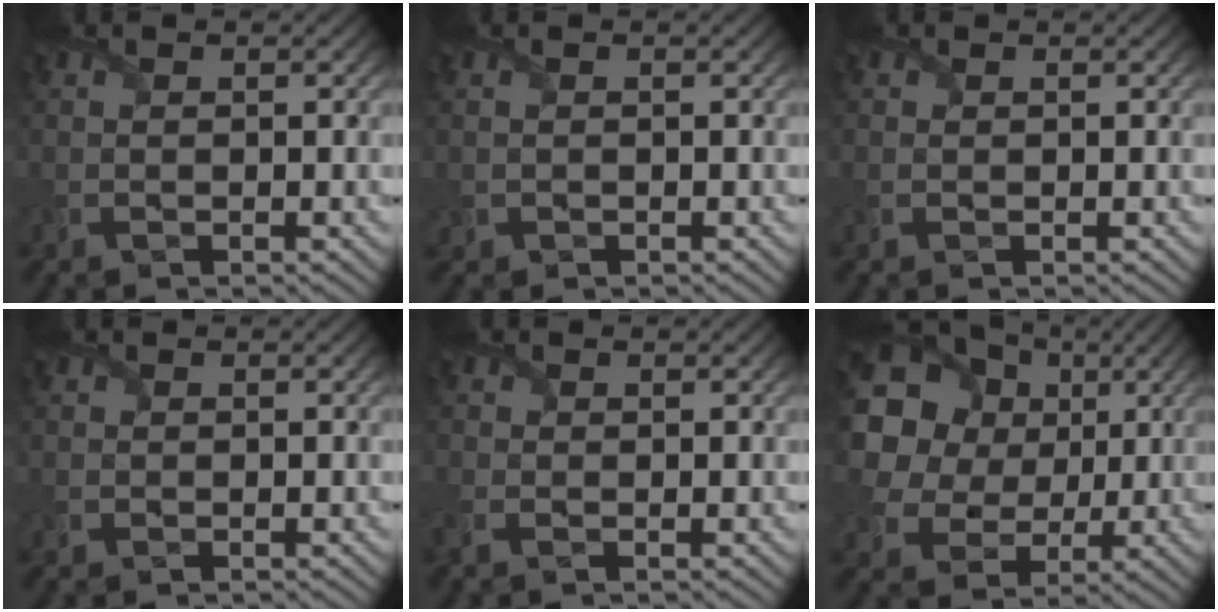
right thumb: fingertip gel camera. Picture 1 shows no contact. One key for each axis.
{"total": 0.6, "fx": 0.1, "fy": 0.5, "fz": 0.1, "tx": -0.005, "ty": -0.001, "tz": 0.001}
{"total": 0.0}
{"total": 0.7, "fx": 0.1, "fy": 0.7, "fz": 0.0, "tx": 0.001, "ty": -0.004, "tz": -0.001}
{"total": 2.2, "fx": -0.7, "fy": 1.7, "fz": 1.3, "tx": -0.040, "ty": -0.008, "tz": -0.022}
{"total": 21.8, "fx": 7.8, "fy": 18.2, "fz": 9.2, "tx": -0.255, "ty": 0.032, "tz": 0.130}